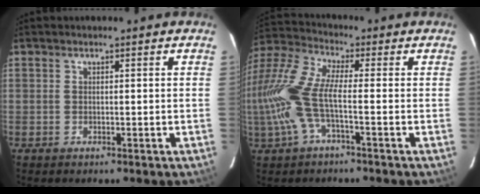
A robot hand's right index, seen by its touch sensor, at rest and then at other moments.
{"total": 13.8, "force": [-2.6, 4.1, 12.9], "torque": [-0.272, -0.002, -0.056]}